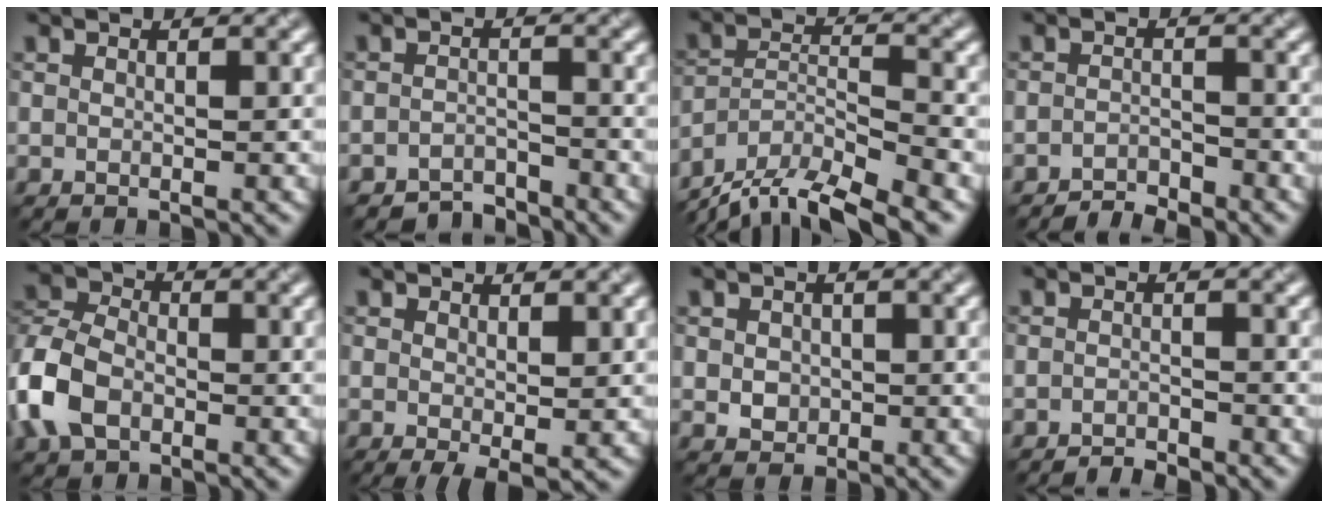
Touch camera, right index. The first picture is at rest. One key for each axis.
{"total": 2.8, "fx": -2.7, "fy": 0.8, "fz": 0.3, "tx": 0.003, "ty": 0.005, "tz": -0.052}
{"total": 10.1, "fx": -8.7, "fy": 2.4, "fz": 4.5, "tx": -0.073, "ty": -0.006, "tz": -0.148}
{"total": 1.9, "fx": -1.9, "fy": 0.3, "fz": 0.3, "tx": -0.001, "ty": 0.005, "tz": -0.039}
{"total": 7.4, "fx": -2.6, "fy": 5.1, "fz": 4.6, "tx": -0.111, "ty": 0.002, "tz": -0.069}
{"total": 1.9, "fx": -0.1, "fy": 0.7, "fz": 1.7, "tx": -0.027, "ty": -0.008, "tz": 0.003}
{"total": 2.0, "fx": 0.0, "fy": 1.7, "fz": 1.0, "tx": -0.014, "ty": -0.003, "tz": 0.001}
{"total": 1.5, "fx": -1.5, "fy": 0.2, "fz": 0.2, "tx": -0.001, "ty": 0.003, "tz": -0.029}